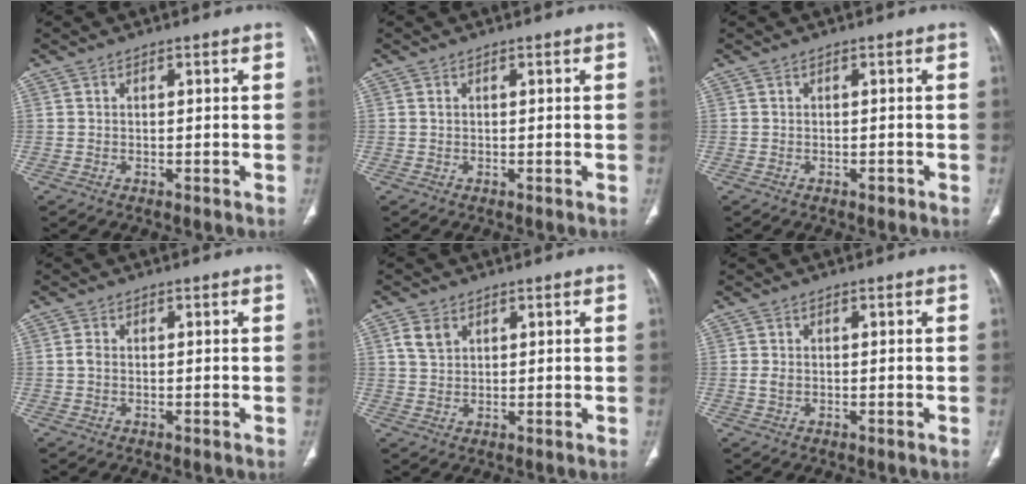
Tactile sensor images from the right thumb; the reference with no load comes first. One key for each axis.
{"total": 0.0}
{"total": 0.9, "fx": -0.7, "fy": 0.5, "fz": 0.5, "tx": -0.004, "ty": 0.002, "tz": -0.010}
{"total": 1.2, "fx": -0.1, "fy": 0.8, "fz": 0.9, "tx": -0.020, "ty": -0.001, "tz": -0.003}
{"total": 3.8, "fx": 1.8, "fy": 2.6, "fz": 2.0, "tx": -0.036, "ty": -0.001, "tz": 0.041}
{"total": 1.3, "fx": -0.1, "fy": 0.9, "fz": 1.0, "tx": -0.026, "ty": 0.001, "tz": -0.002}